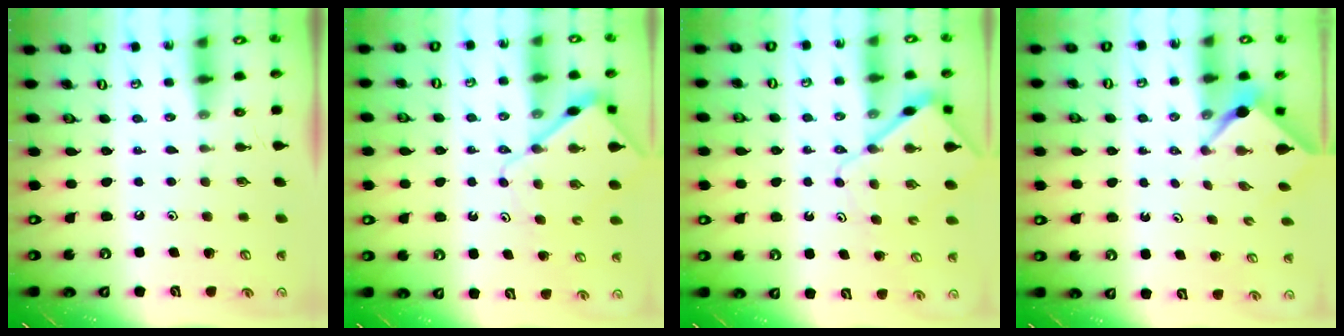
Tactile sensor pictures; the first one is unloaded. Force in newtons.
{"total": 9.3, "press": 9.2, "slide": 1.1}
{"total": 9.3, "press": 9.2, "slide": 1.1}
{"total": 2.6, "press": 2.6, "slide": 0.2}